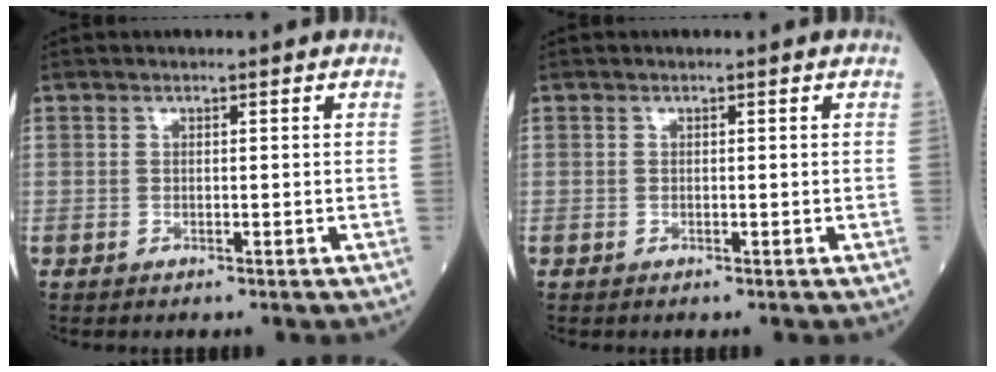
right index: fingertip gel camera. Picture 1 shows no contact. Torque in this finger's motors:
{"motor_torque": [0.04, 0.00, 0.04, 0.00]}